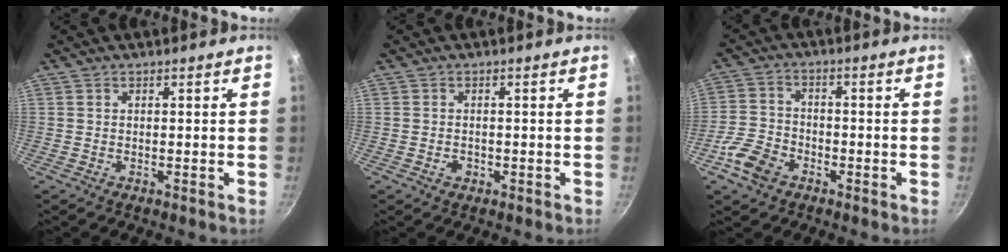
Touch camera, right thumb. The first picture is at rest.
{"total": 1.7, "force": [-0.6, 1.3, 0.9], "torque": [-0.012, 0.007, -0.009]}
{"total": 7.6, "force": [-3.9, 5.3, 3.8], "torque": [-0.064, 0.026, -0.083]}